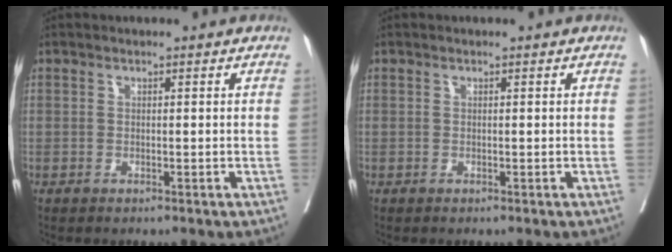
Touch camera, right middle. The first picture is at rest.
{"total": 0.0}